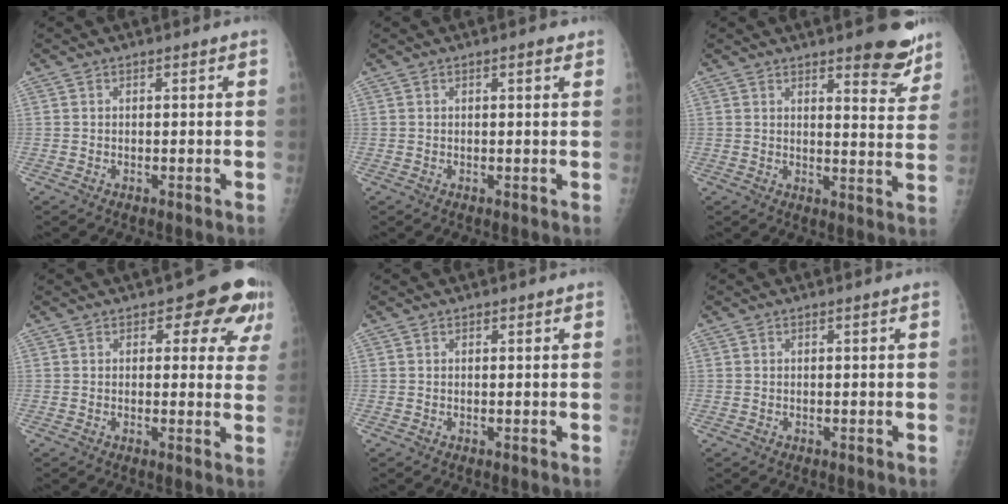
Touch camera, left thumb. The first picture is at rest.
{"total": 1.1, "force": [0.7, 0.4, 0.8], "torque": [-0.009, -0.001, 0.007]}
{"total": 9.3, "force": [6.8, 2.8, 5.7], "torque": [-0.039, -0.045, 0.084]}
{"total": 8.6, "force": [4.3, 4.7, 5.8], "torque": [-0.018, -0.012, 0.037]}
{"total": 0.0}
{"total": 0.0}